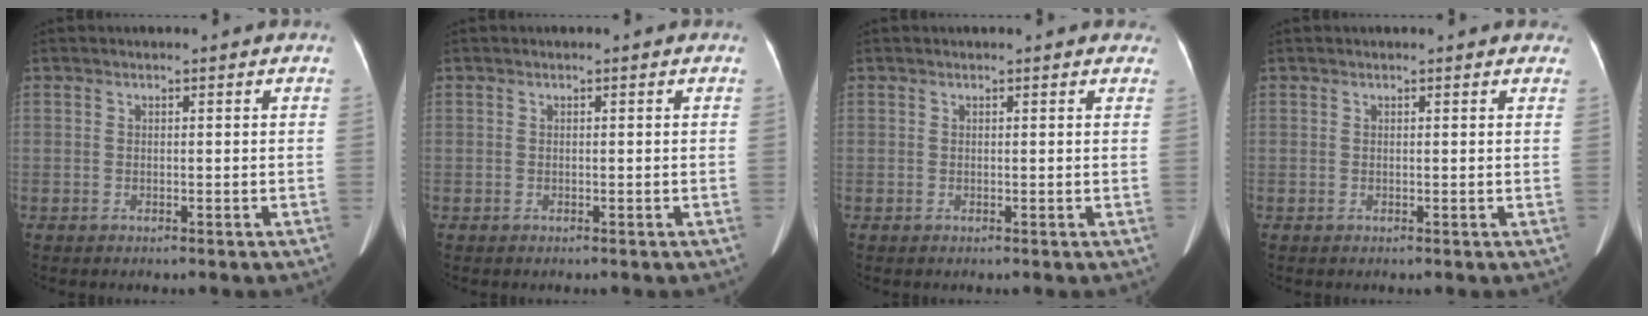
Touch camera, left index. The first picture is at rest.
{"total": 0.0}
{"total": 3.3, "force": [2.8, 1.2, 1.1], "torque": [-0.007, 0.012, 0.019]}
{"total": 3.6, "force": [3.1, 1.3, 1.2], "torque": [-0.009, 0.013, 0.023]}